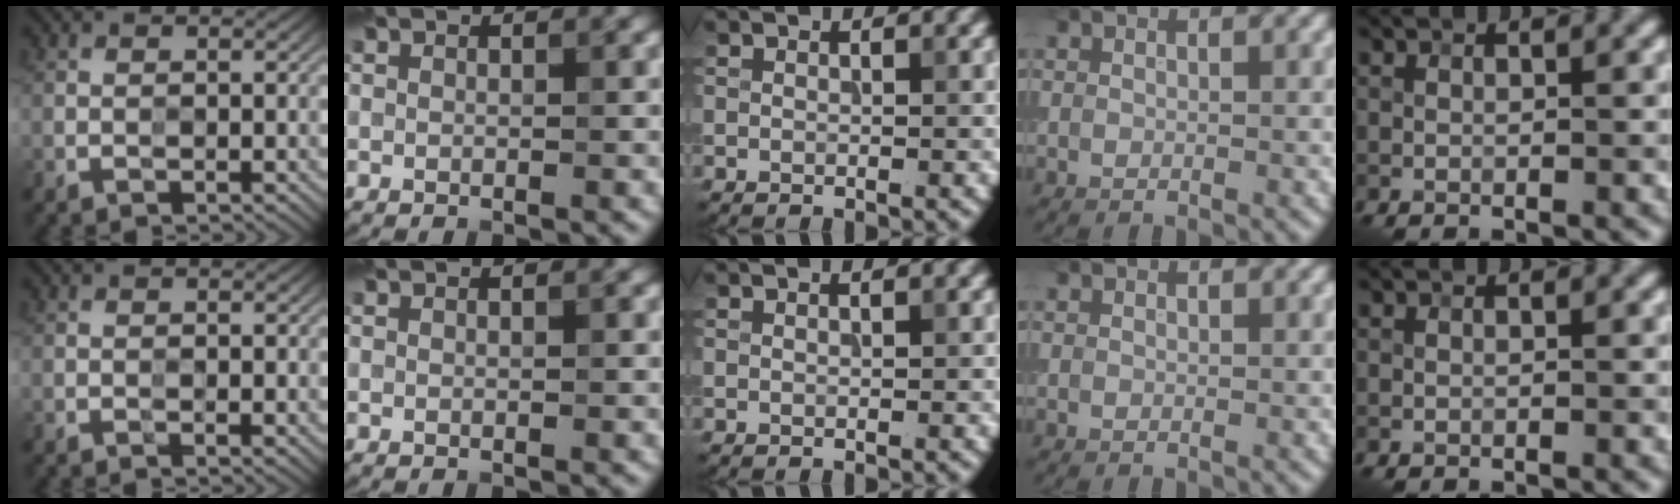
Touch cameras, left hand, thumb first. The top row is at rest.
{"thumb": {"total": 0.9, "force": [0.0, 0.4, 0.8], "torque": [-0.012, -0.002, 0.001]}}